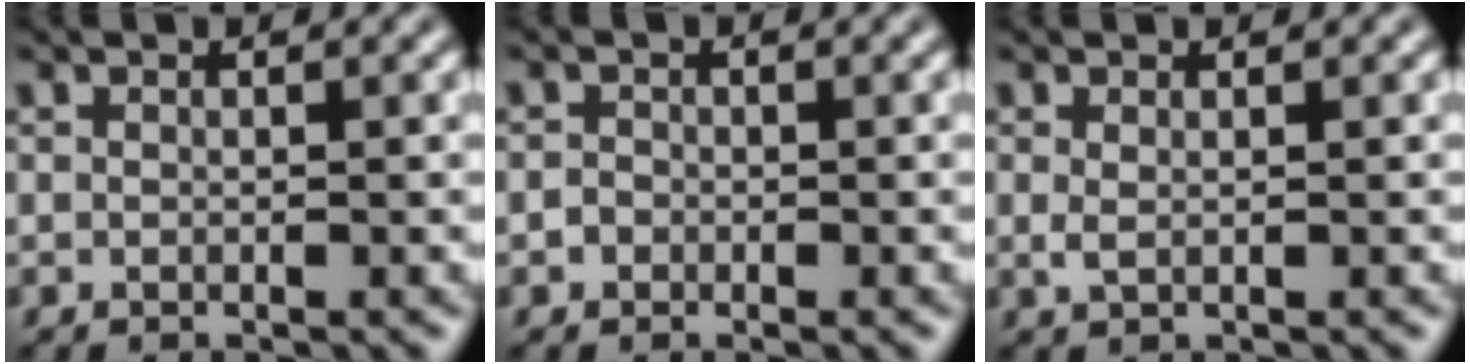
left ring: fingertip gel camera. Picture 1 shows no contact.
{"total": 0.8, "force": [-0.4, 0.7, 0.2], "torque": [0.000, -0.001, -0.010]}
{"total": 0.9, "force": [0.3, 0.3, 0.7], "torque": [-0.018, -0.001, 0.005]}